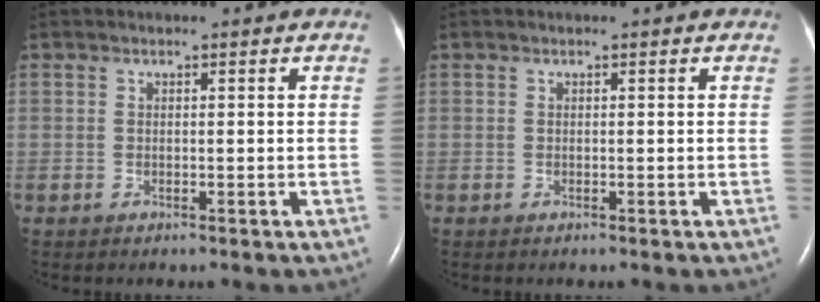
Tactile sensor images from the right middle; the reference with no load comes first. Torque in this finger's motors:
{"motor_torque": [0.00, 0.00, -0.01, -0.01]}